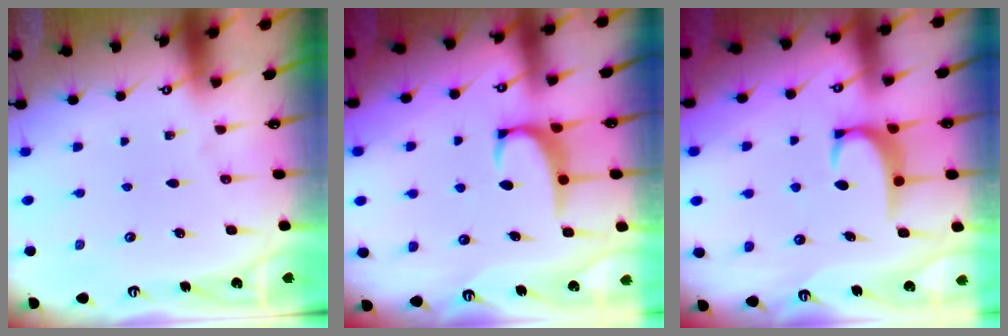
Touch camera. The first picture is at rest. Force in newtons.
{"total": 2.3, "press": 2.3, "slide": 0.6}
{"total": 3.7, "press": 3.7, "slide": 0.4}